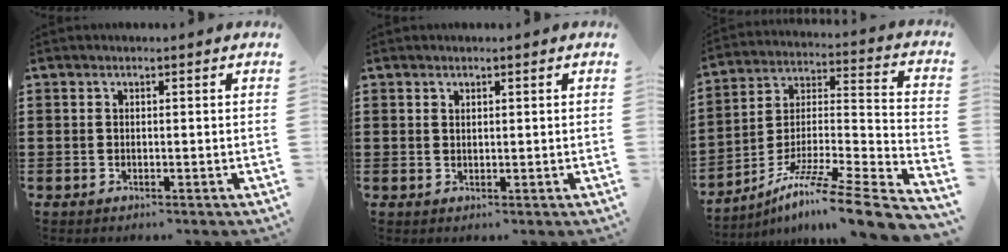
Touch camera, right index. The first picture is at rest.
{"total": 0.8, "force": [0.7, 0.5, 0.1], "torque": [-0.004, 0.002, 0.013]}
{"total": 9.9, "force": [-7.4, 0.4, 6.5], "torque": [-0.116, -0.002, -0.148]}